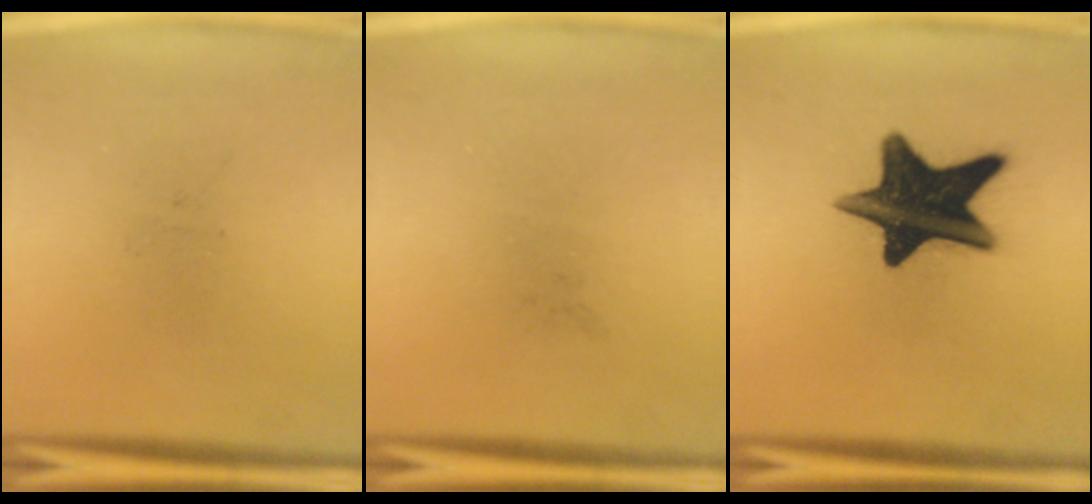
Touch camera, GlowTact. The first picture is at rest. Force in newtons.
{"total": 0.0}
{"total": 16.0}